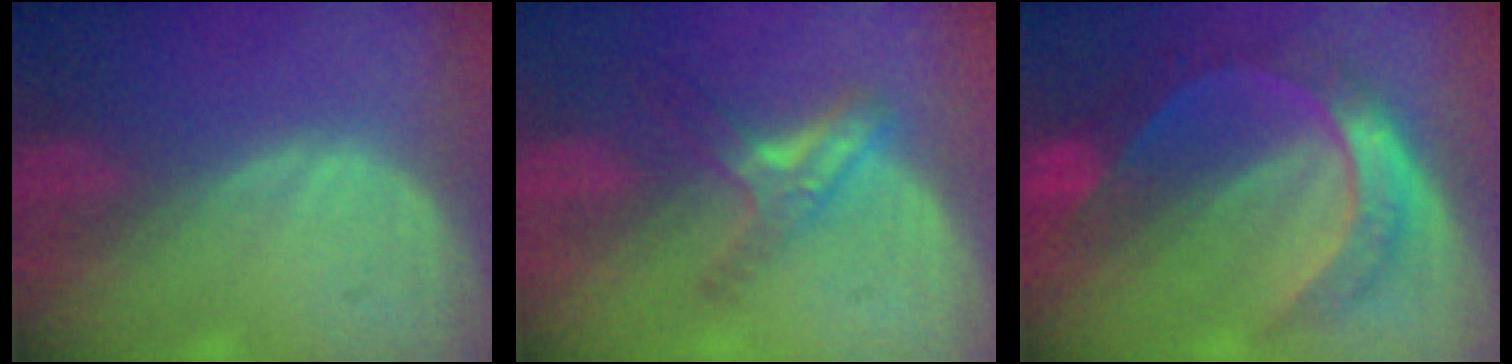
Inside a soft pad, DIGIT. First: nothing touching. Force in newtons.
{"total": 5.6, "press": 4.9, "slide": 2.6}
{"total": 8.4, "press": 8.3, "slide": 0.9}